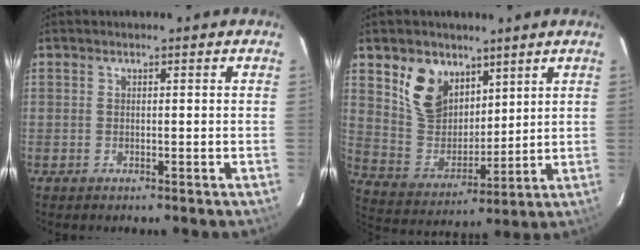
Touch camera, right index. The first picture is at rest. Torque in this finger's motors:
{"motor_torque": [0.47, 0.46, 0.26, 0.07]}